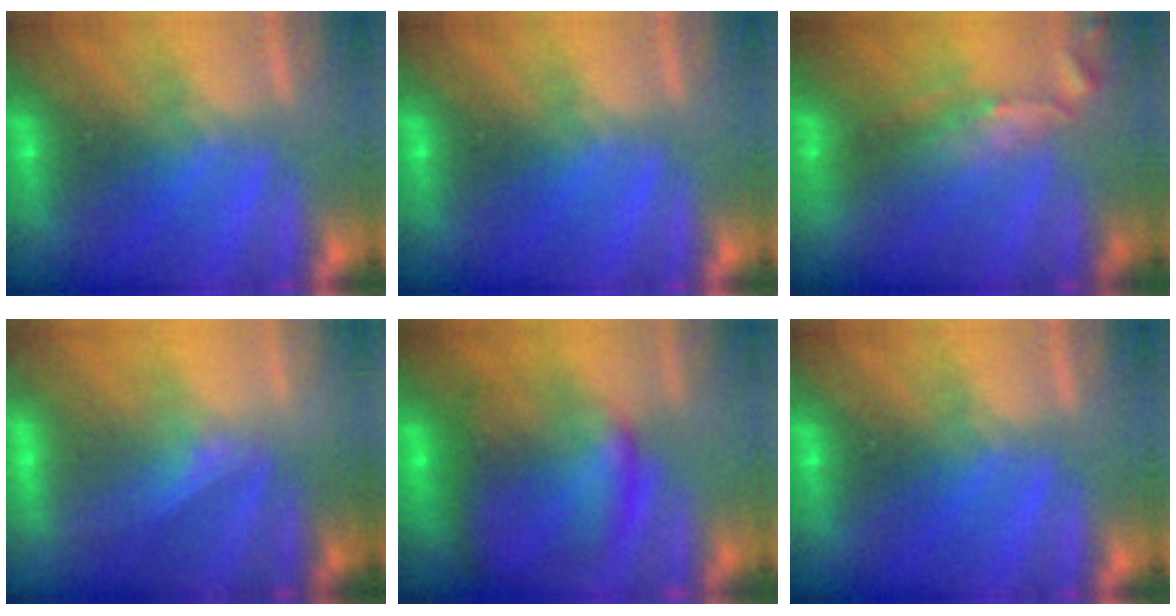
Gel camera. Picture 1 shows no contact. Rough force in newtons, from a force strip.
{"total": 0.0}
{"total": 2.8}
{"total": 2.1}
{"total": 8.9}
{"total": 0.0}